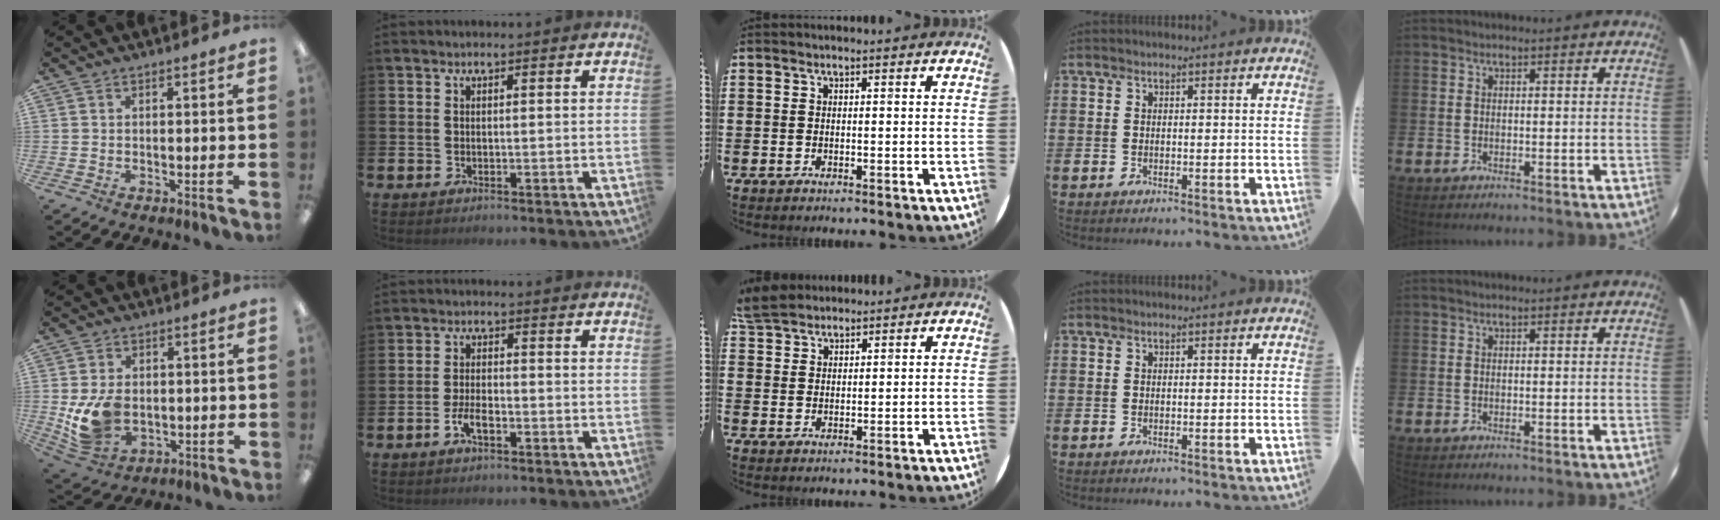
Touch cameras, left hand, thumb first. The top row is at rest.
{"thumb": {"total": 10.5, "force": [-1.1, 7.7, 7.1], "torque": [-0.139, 0.003, -0.013]}, "index": {"total": 3.1, "force": [-1.4, 1.2, 2.4], "torque": [-0.045, 0.000, -0.029]}, "middle": {"total": 4.6, "force": [4.2, 1.6, 1.2], "torque": [-0.035, -0.001, 0.082]}}